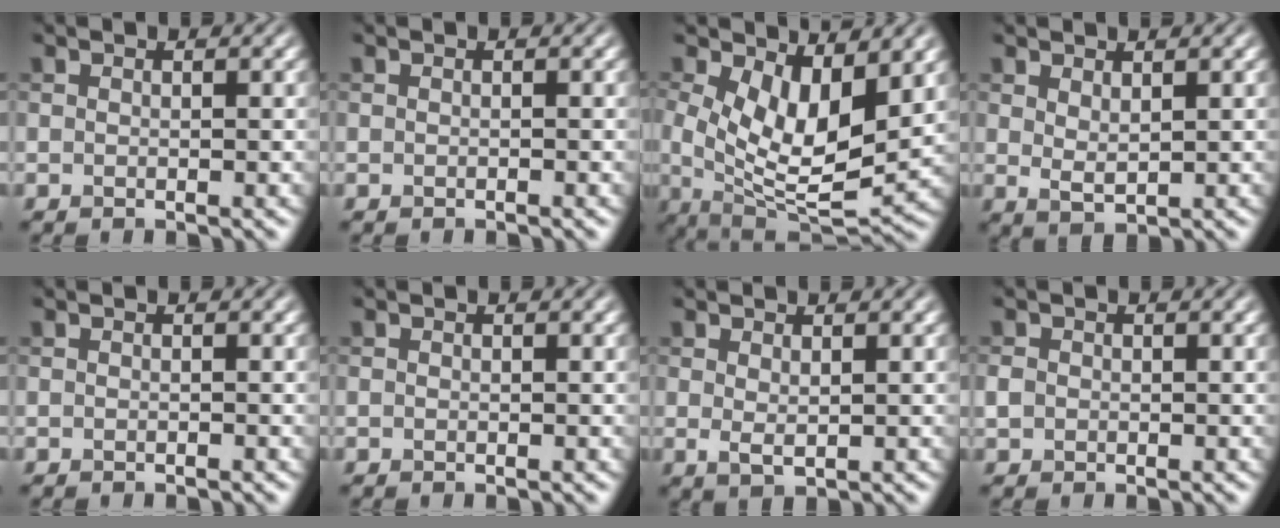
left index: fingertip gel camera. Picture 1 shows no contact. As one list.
[{"total": 0.0}, {"total": 8.7, "force": [1.7, 4.2, 7.5], "torque": [-0.142, -0.024, 0.036]}, {"total": 1.7, "force": [1.1, 0.6, 1.1], "torque": [-0.024, -0.007, 0.025]}, {"total": 0.0}, {"total": 0.0}, {"total": 1.3, "force": [0.5, 0.5, 1.1], "torque": [-0.021, -0.004, 0.014]}, {"total": 1.1, "force": [-0.1, 1.1, 0.4], "torque": [-0.007, -0.002, -0.006]}]